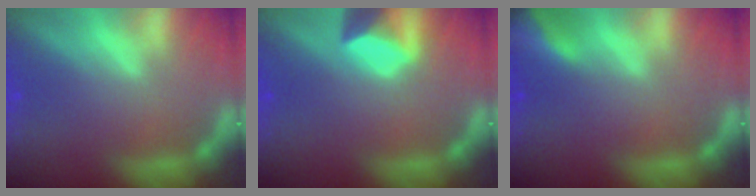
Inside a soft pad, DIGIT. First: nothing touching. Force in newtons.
{"total": 4.0}
{"total": 5.9}